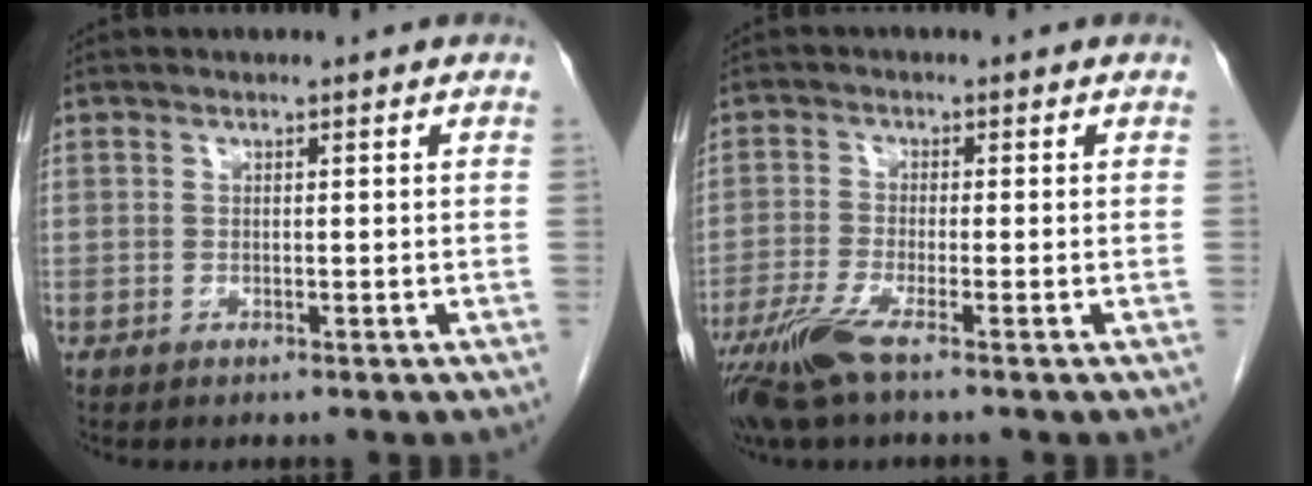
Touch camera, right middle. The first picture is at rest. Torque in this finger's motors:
{"motor_torque": [1.09, -0.87, 0.11, 0.10]}